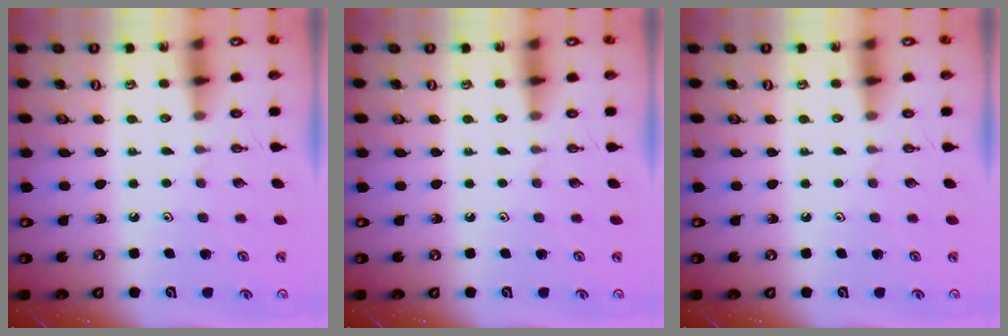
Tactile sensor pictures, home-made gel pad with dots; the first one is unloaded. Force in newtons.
{"total": 0.0}
{"total": 0.0}